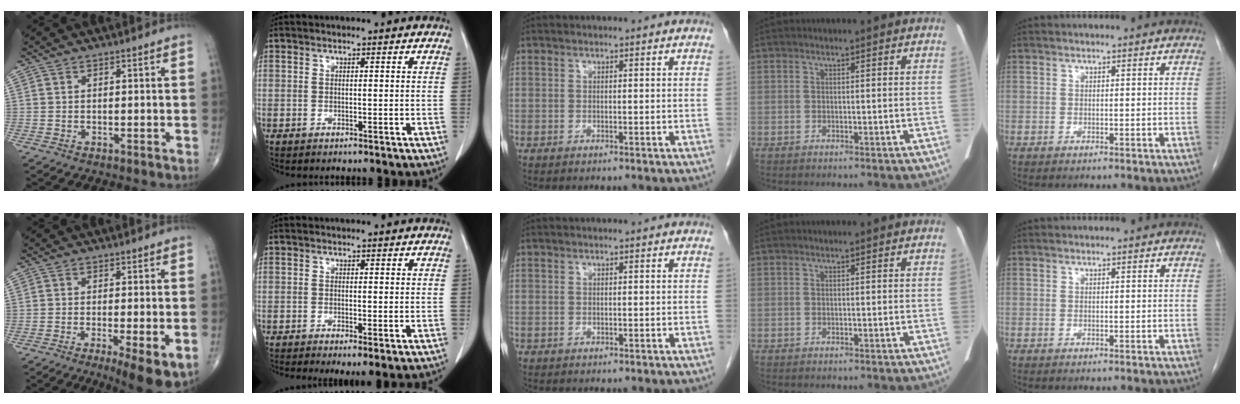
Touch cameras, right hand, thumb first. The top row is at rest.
{"thumb": {"total": 9.1, "force": [-3.5, 2.1, 8.2], "torque": [-0.121, -0.017, -0.052]}, "index": {"total": 3.0, "force": [-1.2, 0.7, 2.6], "torque": [-0.040, -0.009, -0.016]}}